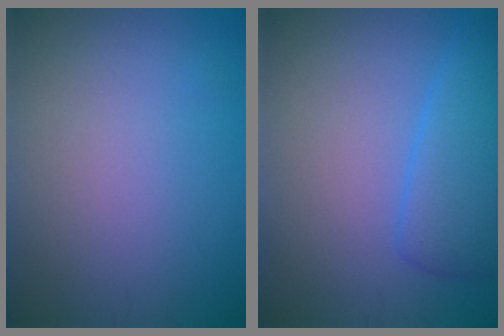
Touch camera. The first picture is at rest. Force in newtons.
{"total": 4.0, "press": 4.0, "slide": 0.3}